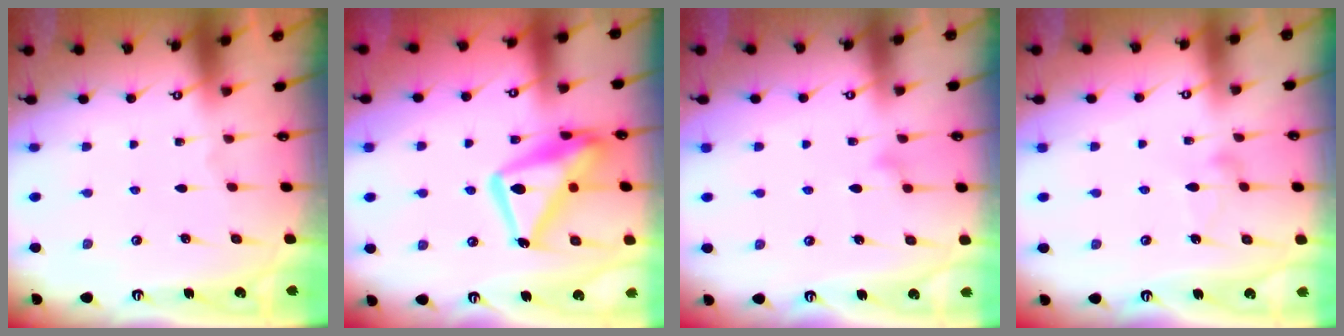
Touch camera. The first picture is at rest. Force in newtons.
{"total": 16.6, "press": 16.5, "slide": 1.6}
{"total": 9.5, "press": 9.5, "slide": 0.6}
{"total": 6.4, "press": 6.4, "slide": 0.2}